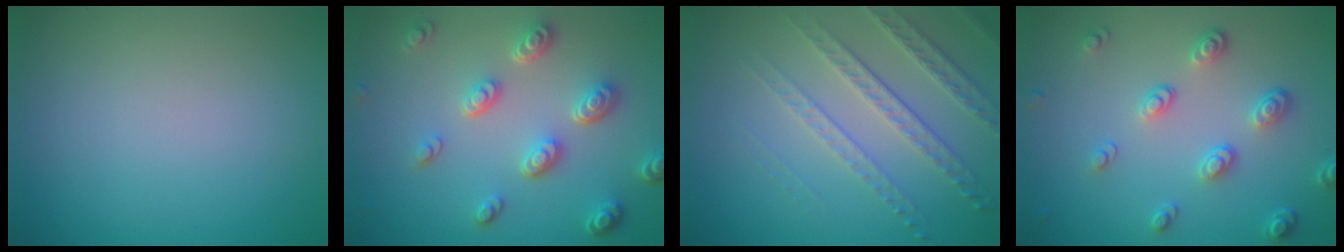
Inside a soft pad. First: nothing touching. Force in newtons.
{"total": 4.7, "press": 3.6, "slide": 3.1}
{"total": 3.5, "press": 3.1, "slide": 1.6}
{"total": 3.5, "press": 2.8, "slide": 2.2}